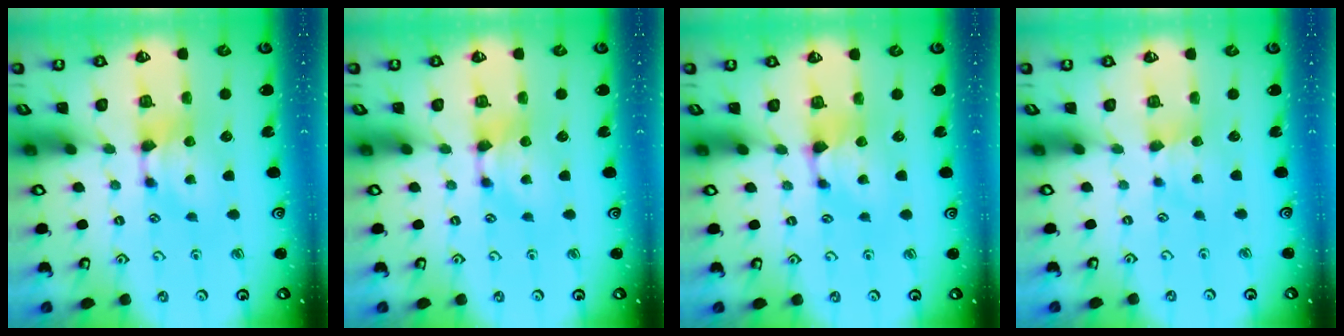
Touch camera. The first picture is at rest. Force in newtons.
{"total": 0.0}
{"total": 0.9, "press": 0.7, "slide": 0.6}
{"total": 1.4, "press": 1.3, "slide": 0.5}